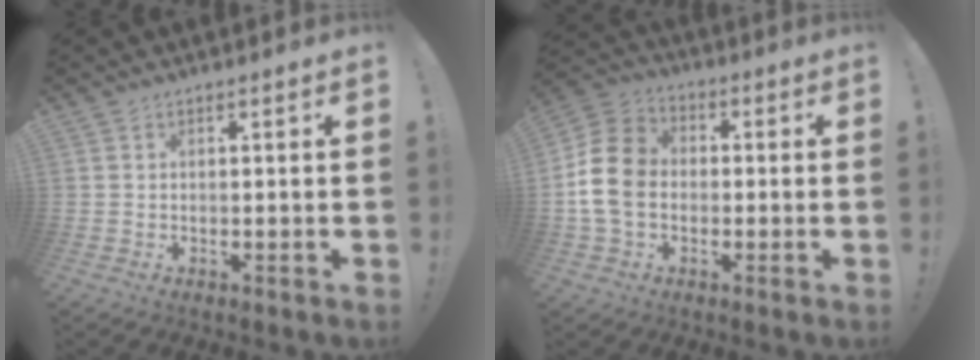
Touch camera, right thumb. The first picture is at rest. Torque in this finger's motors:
{"motor_torque": [0.13, 0.53, 0.02, 0.13, 0.32]}